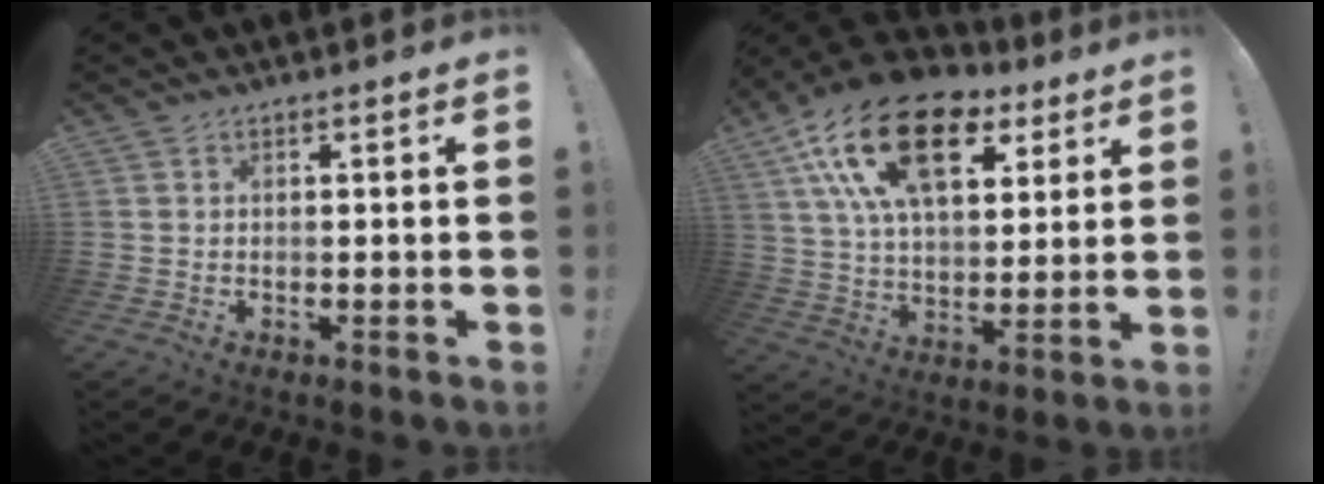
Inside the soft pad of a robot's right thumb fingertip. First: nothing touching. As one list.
[{"total": 23.3, "force": [10.5, 12.9, 16.2], "torque": [-0.264, -0.043, 0.189]}]